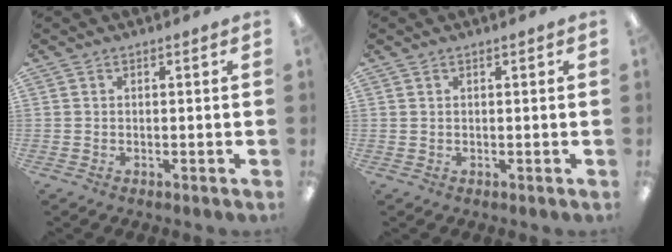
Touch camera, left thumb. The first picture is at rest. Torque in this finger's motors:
{"motor_torque": [-0.17, -0.06, 0.00, 0.25, 0.02]}